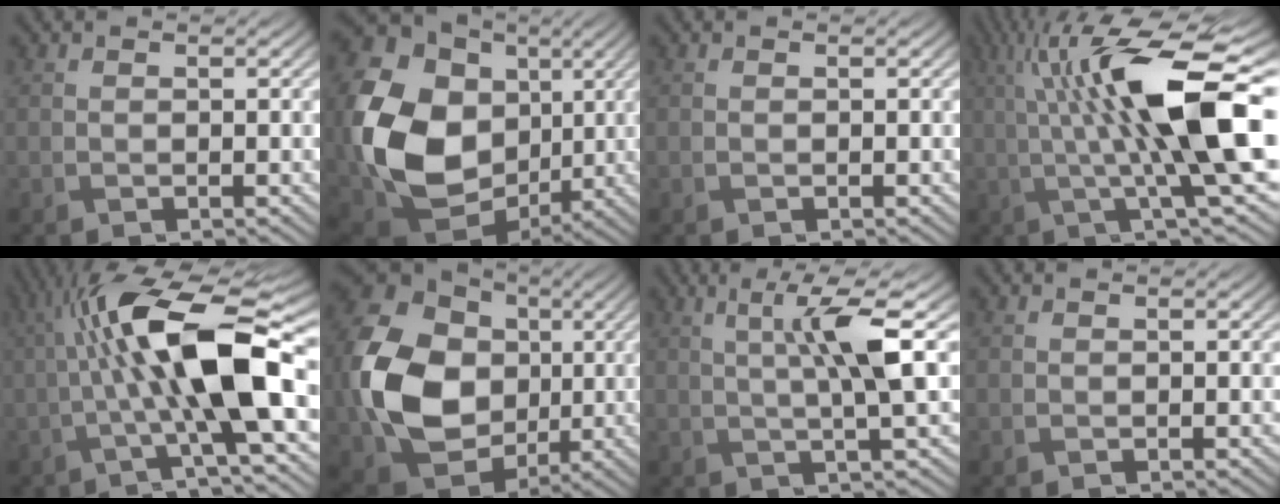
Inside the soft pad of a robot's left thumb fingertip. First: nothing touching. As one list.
[{"total": 20.3, "force": [-0.2, 15.6, 13.0], "torque": [-0.311, -0.036, 0.026]}, {"total": 0.0}, {"total": 16.0, "force": [1.8, 3.1, 15.6], "torque": [-0.256, 0.004, 0.035]}, {"total": 13.3, "force": [-0.3, 2.6, 13.0], "torque": [-0.222, 0.022, -0.012]}, {"total": 17.4, "force": [-0.1, 13.8, 10.6], "torque": [-0.264, -0.028, 0.005]}, {"total": 6.7, "force": [1.4, 0.6, 6.6], "torque": [-0.124, 0.011, 0.027]}, {"total": 0.0}]